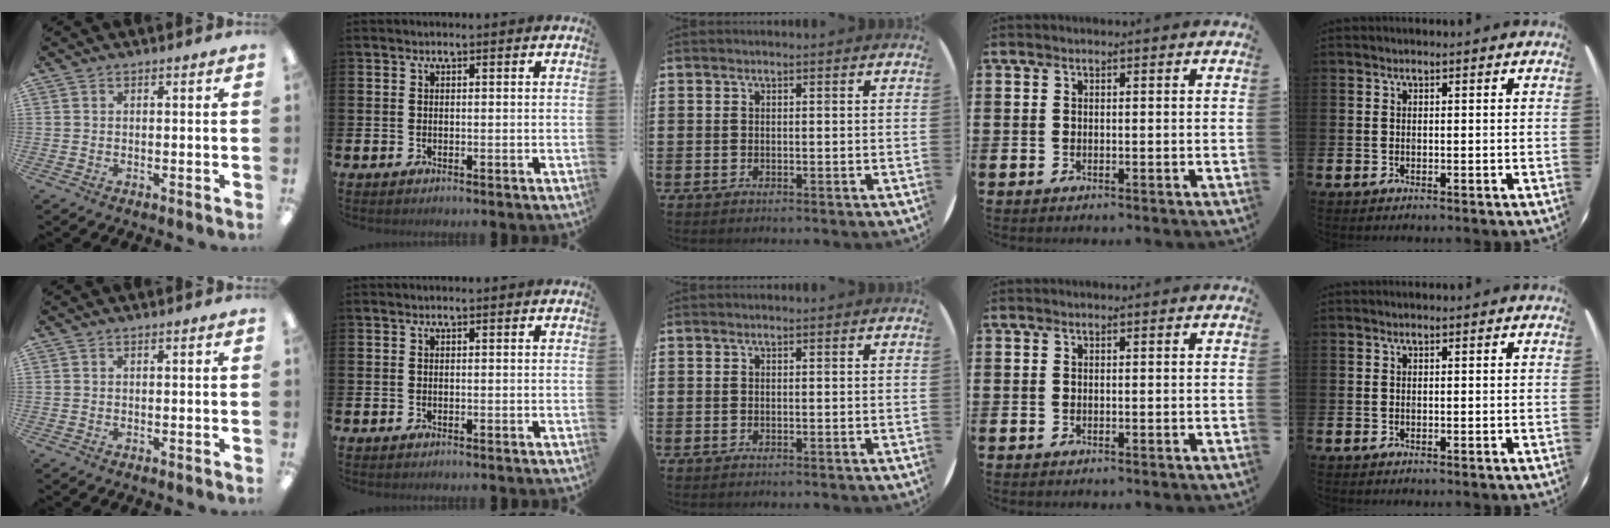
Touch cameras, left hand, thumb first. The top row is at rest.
{}